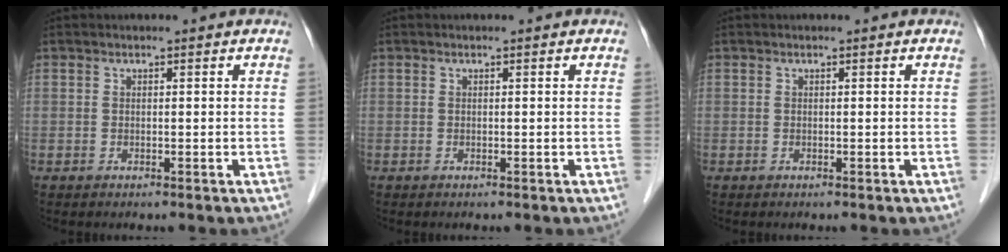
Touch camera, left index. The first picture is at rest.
{"total": 0.0}
{"total": 0.0}